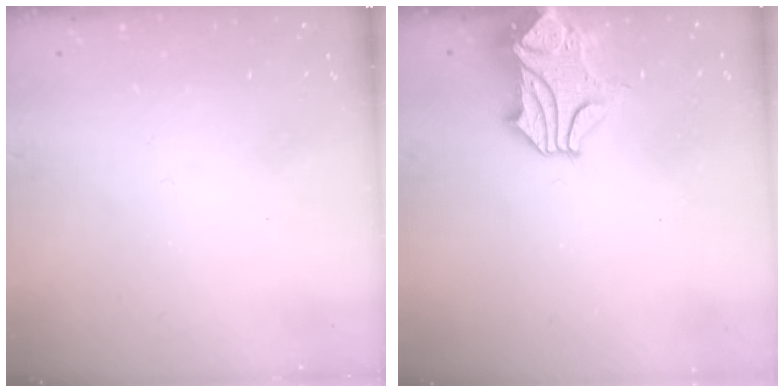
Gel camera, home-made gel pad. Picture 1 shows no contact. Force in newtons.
{"total": 2.1, "press": 1.6, "slide": 1.3}